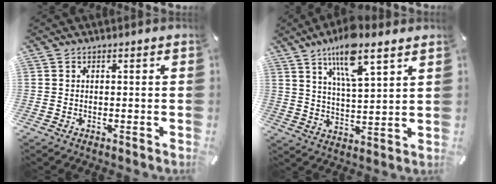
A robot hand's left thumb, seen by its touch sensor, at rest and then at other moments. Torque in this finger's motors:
{"motor_torque": [2.24, 1.48, 1.53, -1.24, 0.43]}